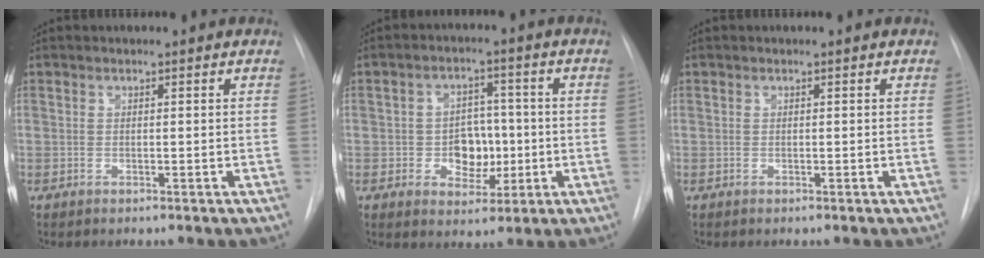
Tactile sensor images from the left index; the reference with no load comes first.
{"total": 6.5, "force": [-1.3, 4.7, 4.3], "torque": [-0.062, 0.010, -0.015]}
{"total": 0.0}